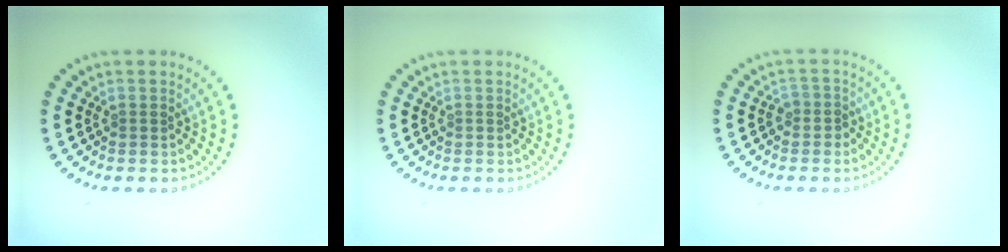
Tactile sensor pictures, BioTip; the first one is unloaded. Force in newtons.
{"total": 0.0}
{"total": 1.5, "press": 1.2, "slide": 0.9}